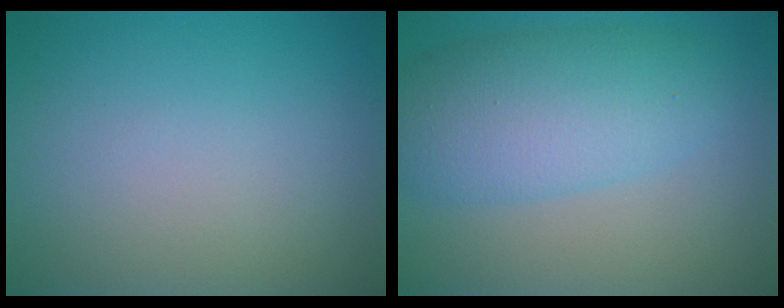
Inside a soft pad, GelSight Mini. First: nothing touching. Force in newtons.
{"total": 6.6, "press": 6.6, "slide": 0.3}